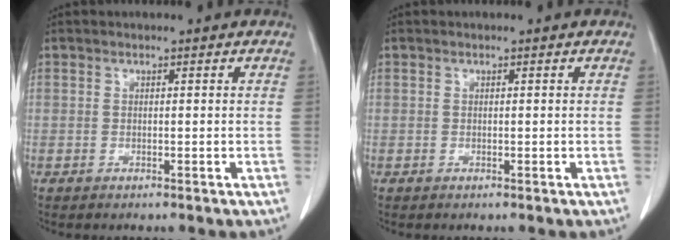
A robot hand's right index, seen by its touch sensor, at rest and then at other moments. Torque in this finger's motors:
{"motor_torque": [0.04, -0.02, 0.05, 0.00]}